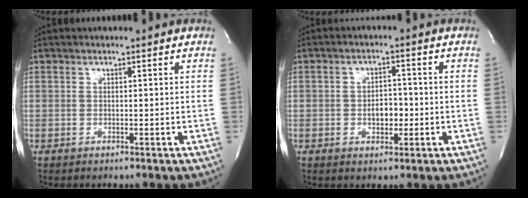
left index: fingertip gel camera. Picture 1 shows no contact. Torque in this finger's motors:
{"motor_torque": [-0.13, 0.19, 0.00, 0.00]}